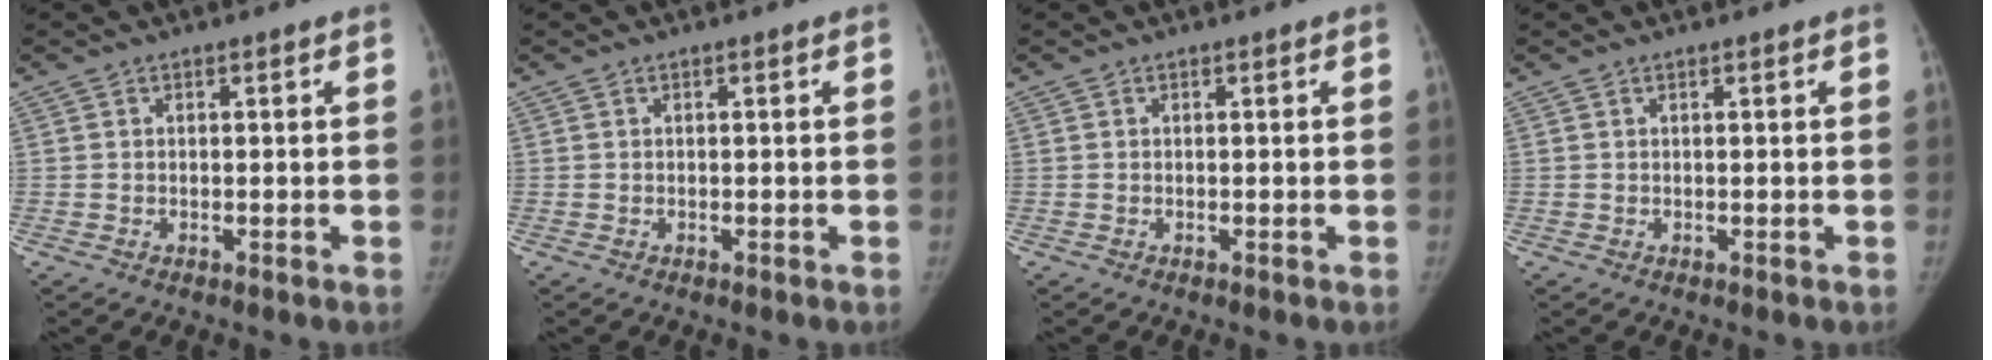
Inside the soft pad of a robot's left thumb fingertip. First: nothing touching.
{"total": 0.0}
{"total": 0.0}
{"total": 0.0}